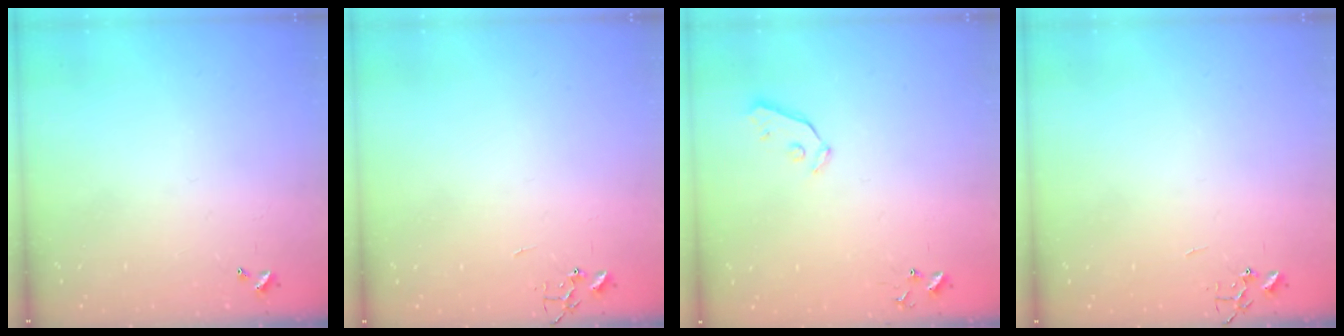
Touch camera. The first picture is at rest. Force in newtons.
{"total": 0.0}
{"total": 4.1, "press": 4.0, "slide": 0.8}
{"total": 0.0}